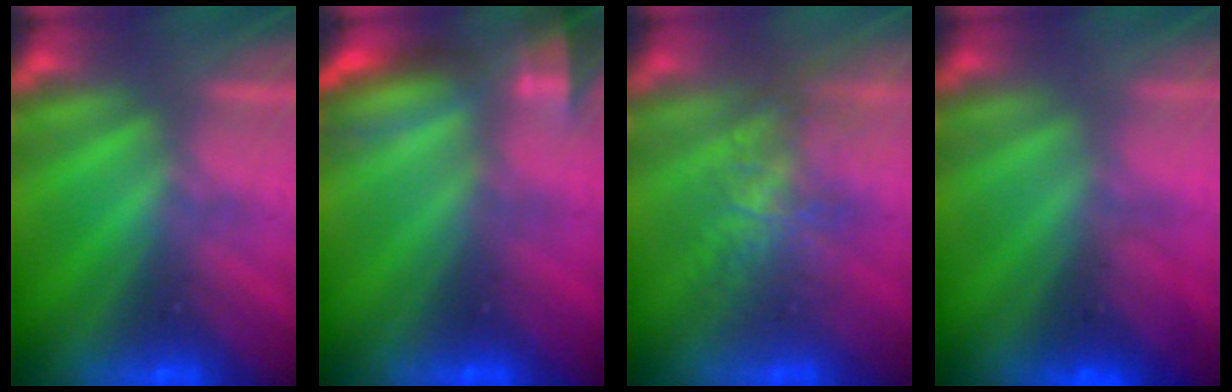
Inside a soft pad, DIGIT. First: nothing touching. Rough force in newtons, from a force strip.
{"total": 7.4}
{"total": 4.4}
{"total": 2.8}